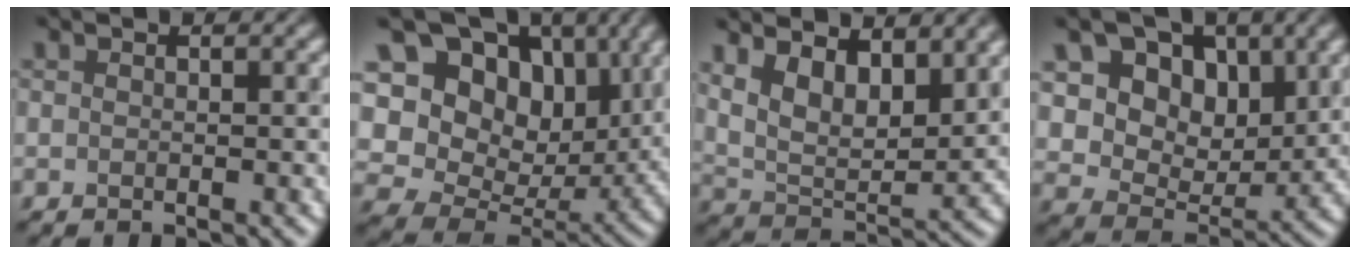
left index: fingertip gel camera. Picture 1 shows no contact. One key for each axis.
{"total": 14.7, "fx": 5.5, "fy": 10.6, "fz": 8.6, "tx": -0.162, "ty": 0.017, "tz": 0.104}
{"total": 8.5, "fx": 4.5, "fy": 3.9, "fz": 6.0, "tx": -0.109, "ty": 0.004, "tz": 0.072}
{"total": 11.8, "fx": 5.2, "fy": 7.6, "fz": 7.5, "tx": -0.131, "ty": 0.006, "tz": 0.081}